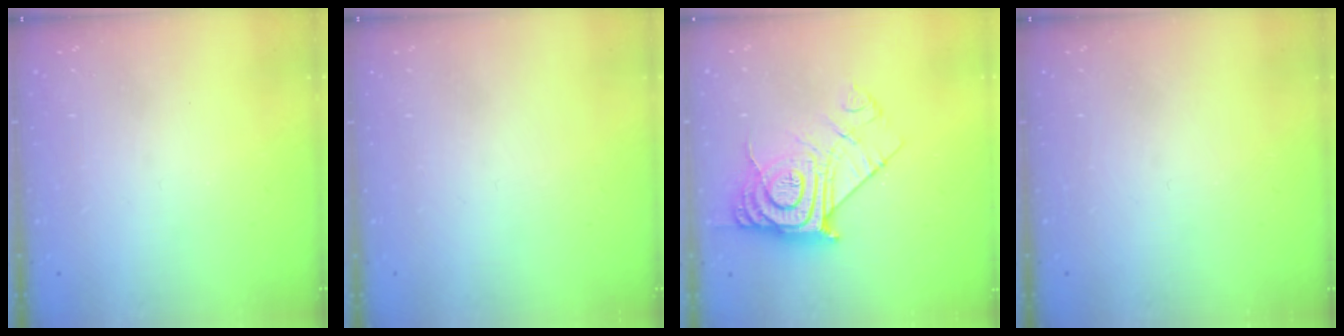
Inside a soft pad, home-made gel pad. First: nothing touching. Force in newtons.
{"total": 1.5, "press": 1.5, "slide": 0.1}
{"total": 15.3, "press": 15.2, "slide": 1.1}
{"total": 0.0}